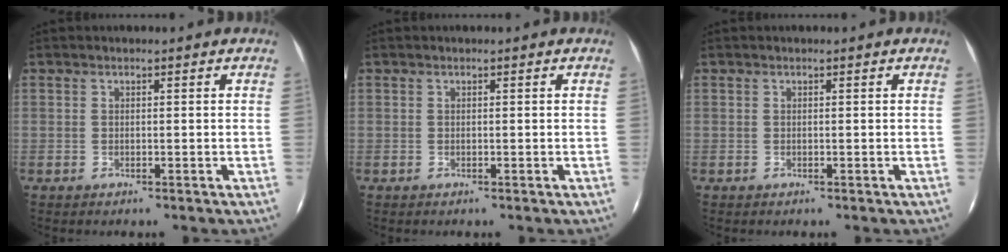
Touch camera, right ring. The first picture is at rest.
{"total": 0.0}
{"total": 0.0}